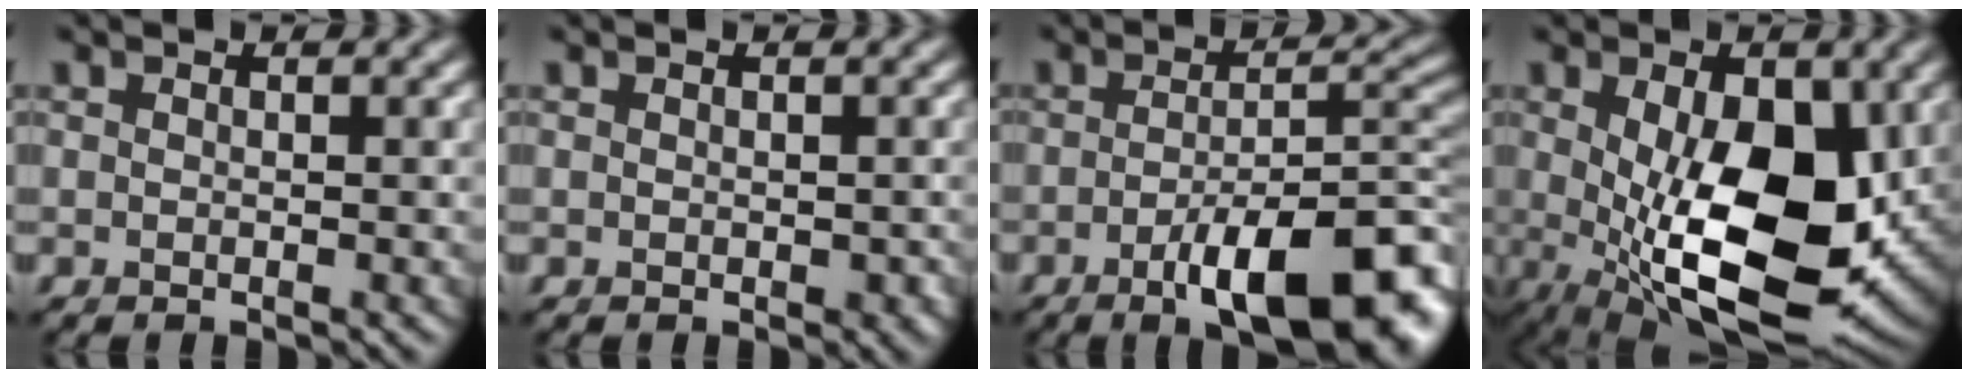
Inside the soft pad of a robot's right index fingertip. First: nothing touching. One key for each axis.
{"total": 0.8, "fx": -0.1, "fy": 0.6, "fz": 0.6, "tx": -0.009, "ty": -0.005, "tz": 0.000}
{"total": 11.3, "fx": -5.0, "fy": 3.7, "fz": 9.4, "tx": -0.133, "ty": -0.002, "tz": -0.077}
{"total": 12.7, "fx": -0.7, "fy": 6.4, "fz": 11.0, "tx": -0.174, "ty": -0.027, "tz": 0.003}